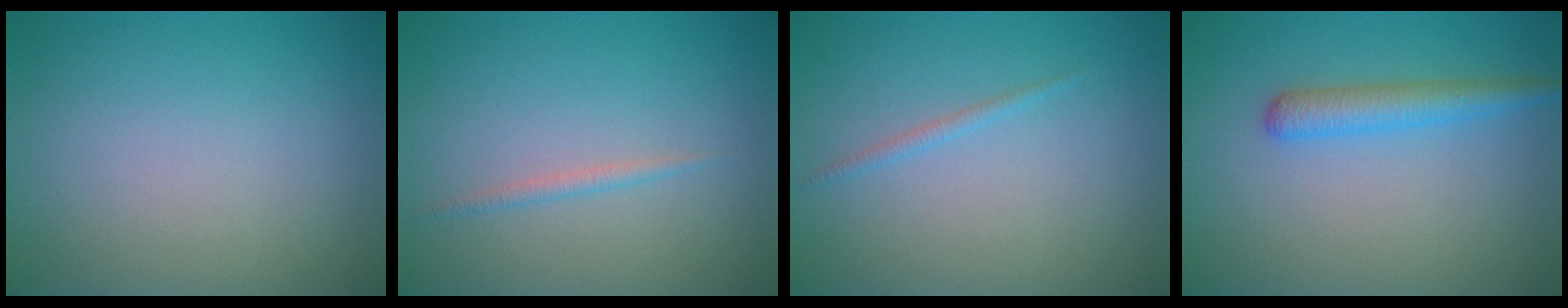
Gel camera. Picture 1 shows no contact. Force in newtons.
{"total": 0.8, "press": 0.8, "slide": 0.0}
{"total": 0.7, "press": 0.7, "slide": 0.0}
{"total": 2.8, "press": 2.8, "slide": 0.1}